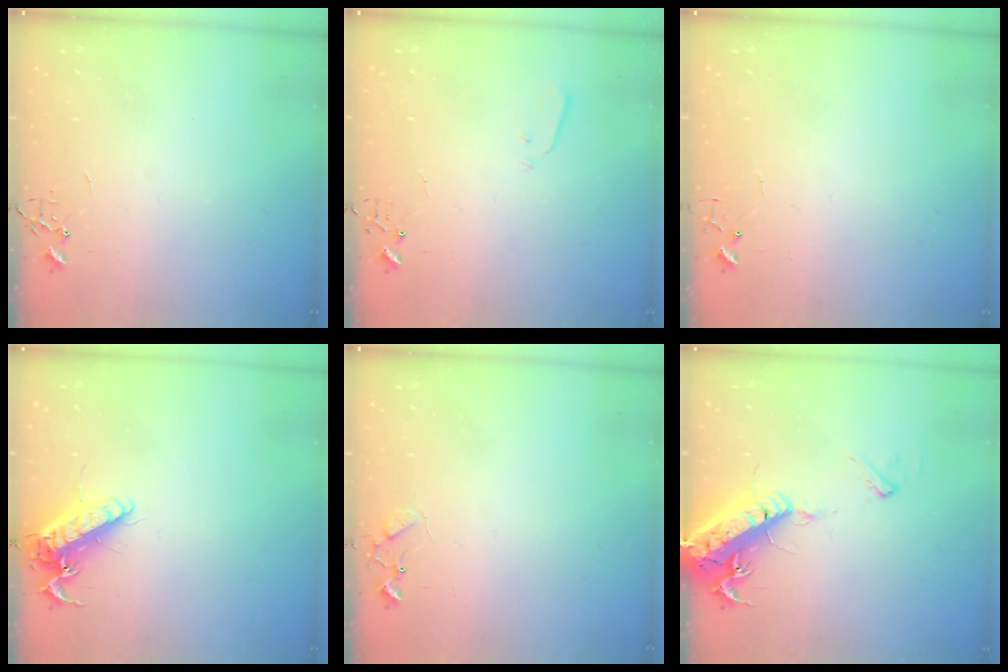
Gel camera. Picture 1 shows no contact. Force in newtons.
{"total": 2.1, "press": 2.0, "slide": 0.4}
{"total": 4.2, "press": 4.1, "slide": 0.3}
{"total": 12.8, "press": 12.6, "slide": 2.4}
{"total": 6.2, "press": 6.2, "slide": 0.4}
{"total": 18.9, "press": 18.5, "slide": 3.9}